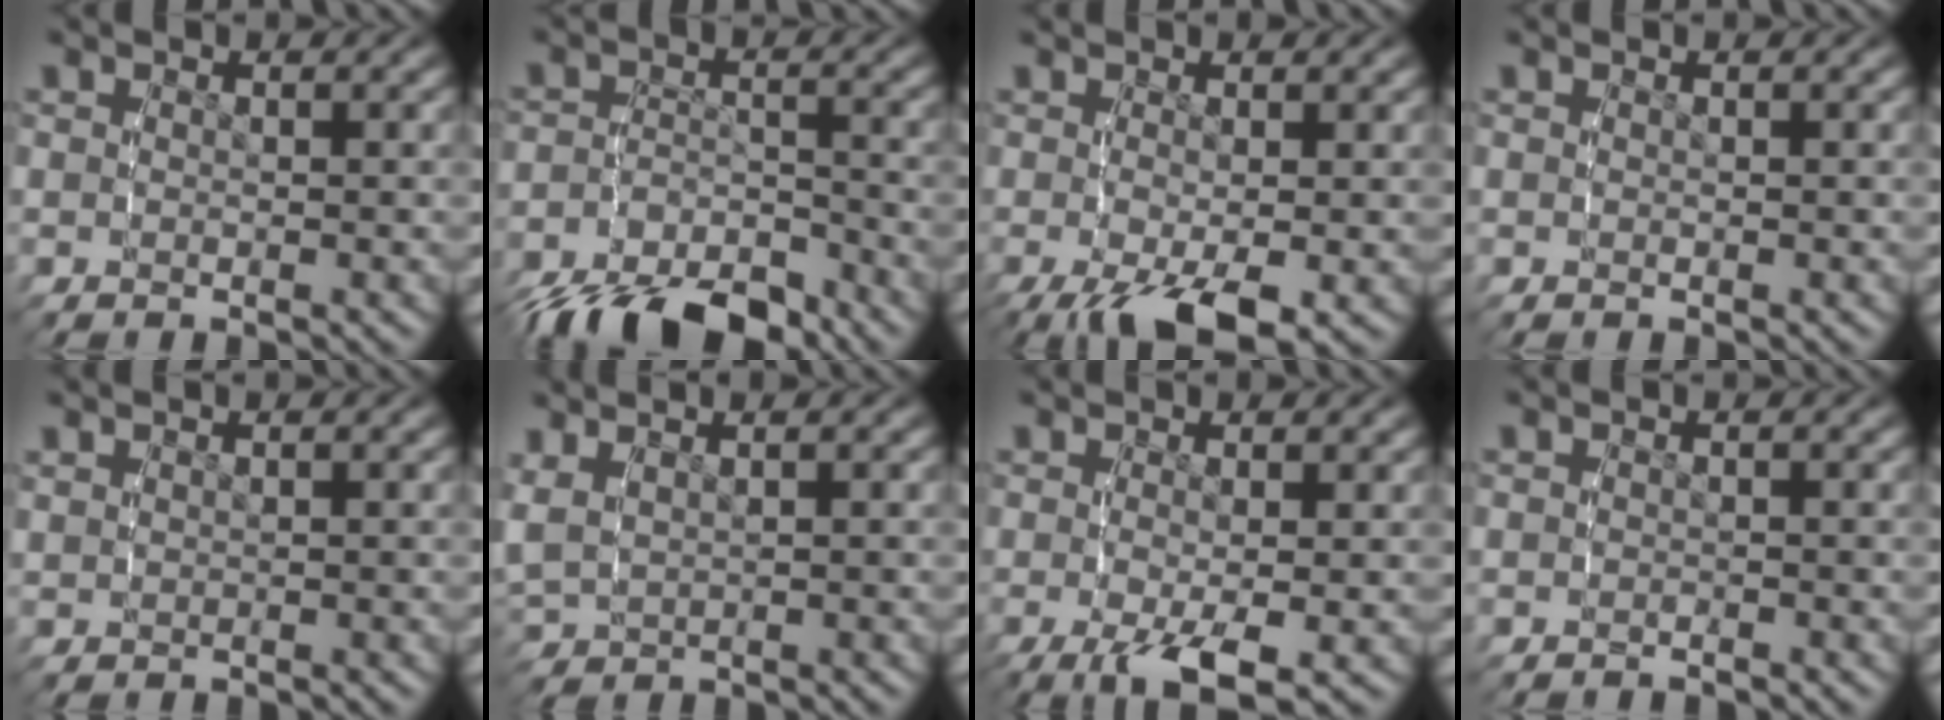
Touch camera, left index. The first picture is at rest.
{"total": 7.3, "force": [-6.4, 2.1, 2.9], "torque": [-0.033, -0.006, -0.107]}
{"total": 5.6, "force": [-2.9, 1.6, 4.4], "torque": [-0.089, -0.034, -0.024]}
{"total": 0.0}
{"total": 0.8, "force": [0.7, 0.0, 0.3], "torque": [-0.004, 0.004, 0.018]}
{"total": 3.4, "force": [1.6, 2.3, 1.9], "torque": [-0.051, 0.008, 0.034]}
{"total": 4.6, "force": [-2.2, 0.8, 3.9], "torque": [-0.074, -0.024, -0.019]}
{"total": 0.6, "force": [-0.5, -0.4, -0.2], "torque": [0.000, 0.000, -0.007]}